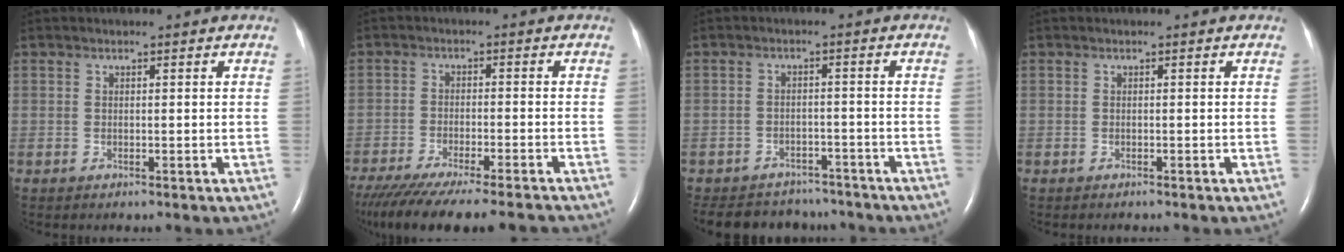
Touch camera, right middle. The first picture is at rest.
{"total": 18.0, "force": [-15.8, 1.3, 8.4], "torque": [-0.135, -0.046, -0.235]}
{"total": 11.8, "force": [-10.5, 4.8, 2.4], "torque": [-0.048, 0.011, -0.134]}
{"total": 0.7, "force": [-0.7, 0.1, 0.2], "torque": [-0.008, -0.002, -0.009]}